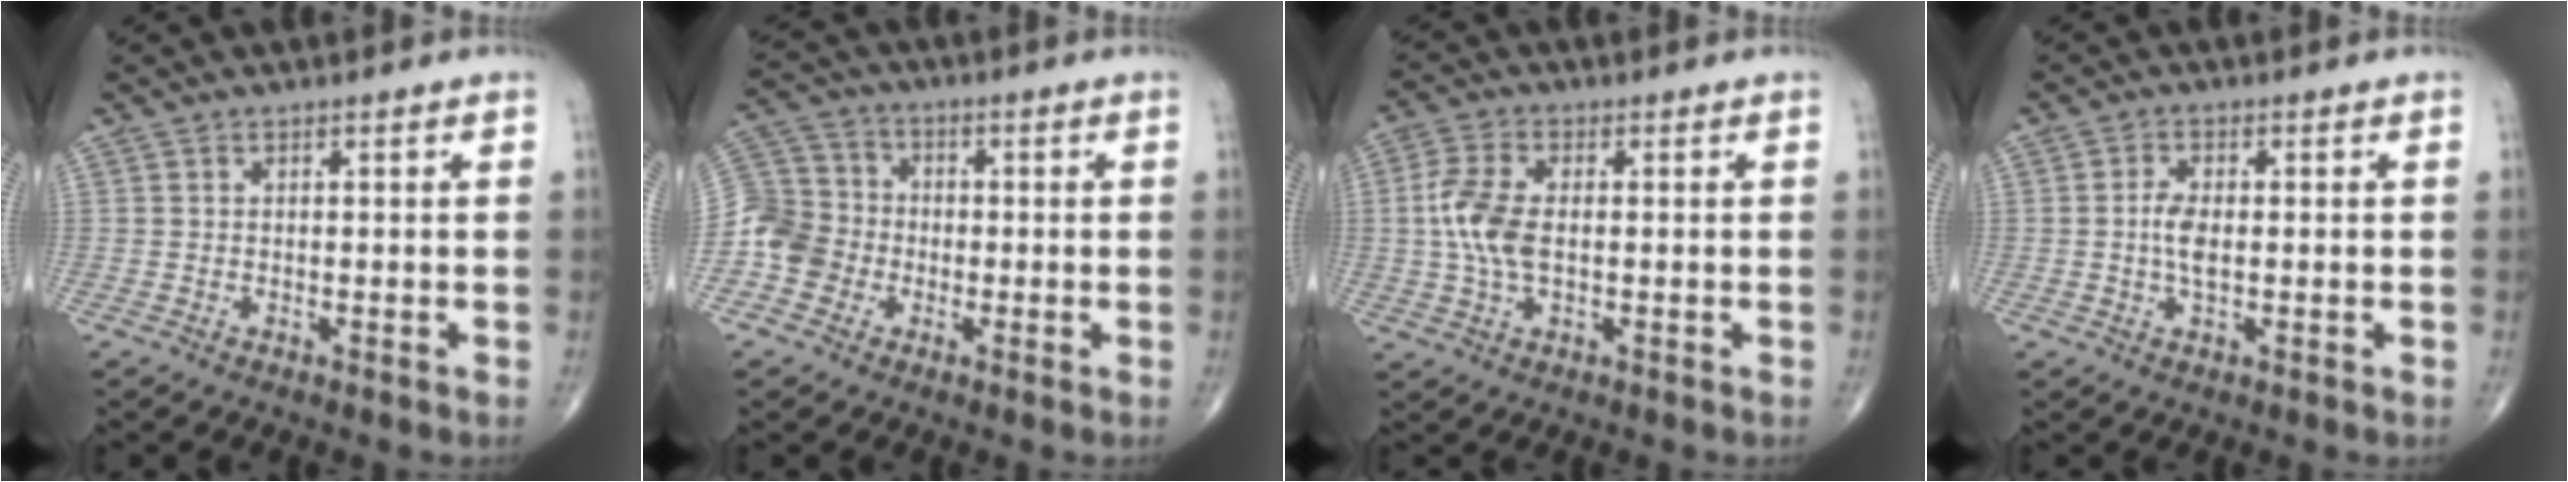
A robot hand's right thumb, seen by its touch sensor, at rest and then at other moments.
{"total": 9.0, "force": [-3.0, 8.0, 2.9], "torque": [-0.041, 0.031, -0.067]}
{"total": 7.9, "force": [-0.1, 4.2, 6.7], "torque": [-0.158, 0.007, -0.004]}
{"total": 3.8, "force": [-0.1, 1.8, 3.4], "torque": [-0.067, 0.000, -0.006]}